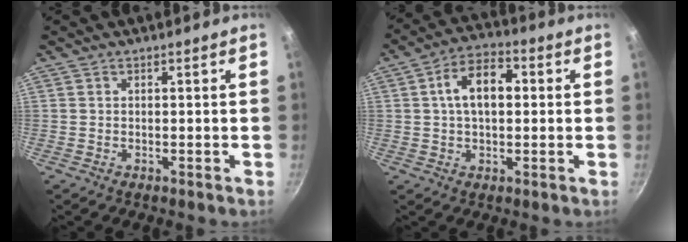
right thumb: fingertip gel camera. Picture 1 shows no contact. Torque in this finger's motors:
{"motor_torque": [0.42, 2.26, 1.14, 0.29, 0.13]}